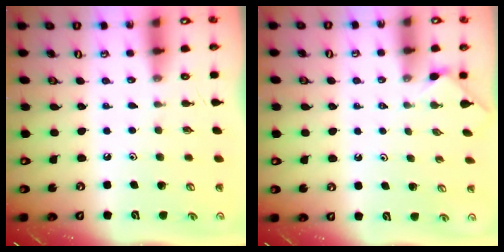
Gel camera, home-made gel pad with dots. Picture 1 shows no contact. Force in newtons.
{"total": 1.0, "press": 0.9, "slide": 0.3}